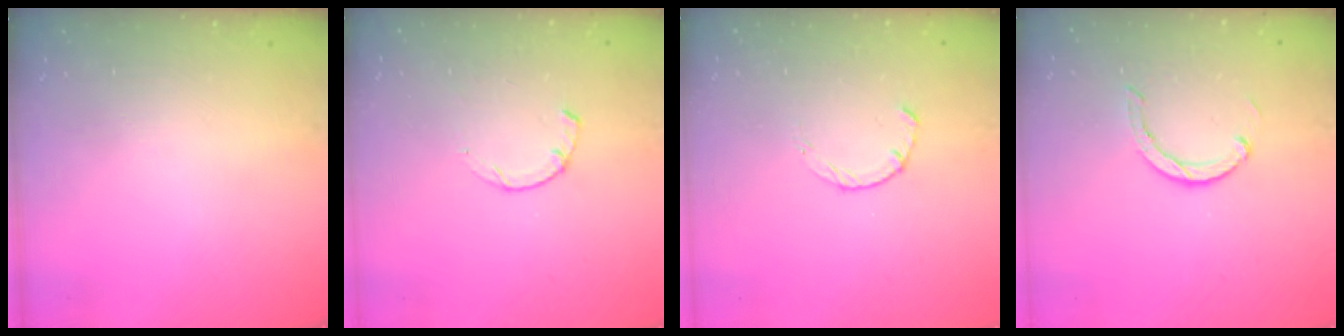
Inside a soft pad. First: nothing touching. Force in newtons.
{"total": 2.3, "press": 2.3, "slide": 0.4}
{"total": 2.2, "press": 2.2, "slide": 0.4}
{"total": 3.0, "press": 3.0, "slide": 0.1}